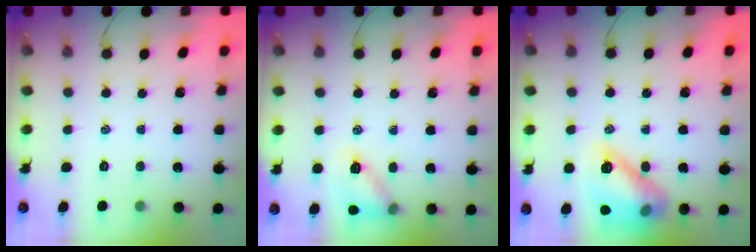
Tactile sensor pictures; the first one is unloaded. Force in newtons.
{"total": 10.9, "press": 10.9, "slide": 0.8}
{"total": 15.0, "press": 14.9, "slide": 1.3}